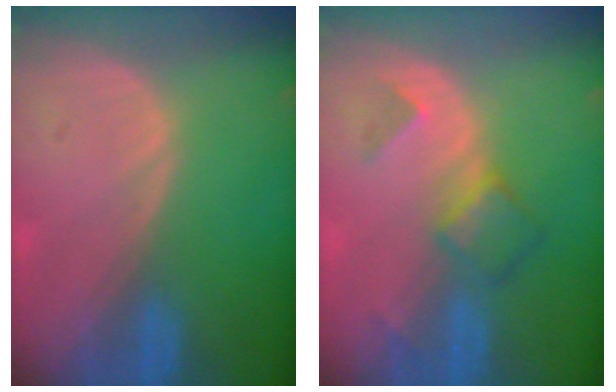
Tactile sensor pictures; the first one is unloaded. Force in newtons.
{"total": 4.8, "press": 4.6, "slide": 1.4}